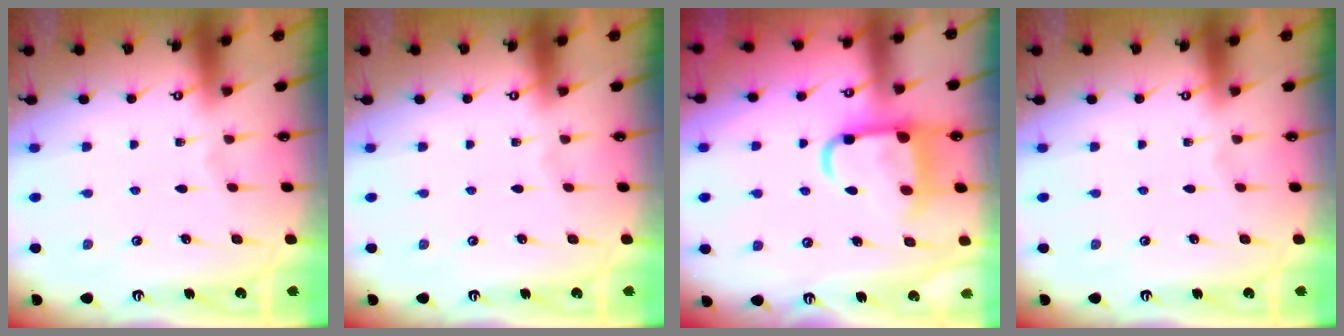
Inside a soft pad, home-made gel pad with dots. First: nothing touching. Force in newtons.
{"total": 0.0}
{"total": 11.8, "press": 11.7, "slide": 1.6}
{"total": 0.0}